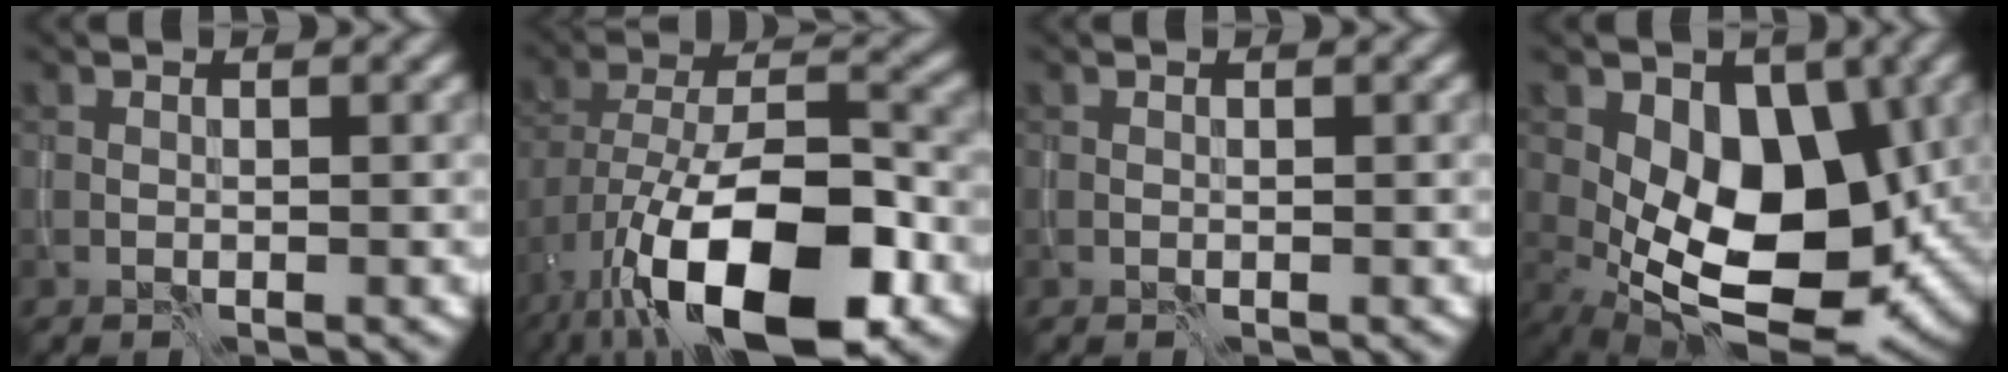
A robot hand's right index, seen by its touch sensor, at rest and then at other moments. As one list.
[{"total": 15.8, "force": [-7.6, 6.7, 12.1], "torque": [-0.203, -0.017, -0.134]}, {"total": 0.0}, {"total": 10.3, "force": [-0.1, 6.4, 8.0], "torque": [-0.124, -0.019, 0.002]}]